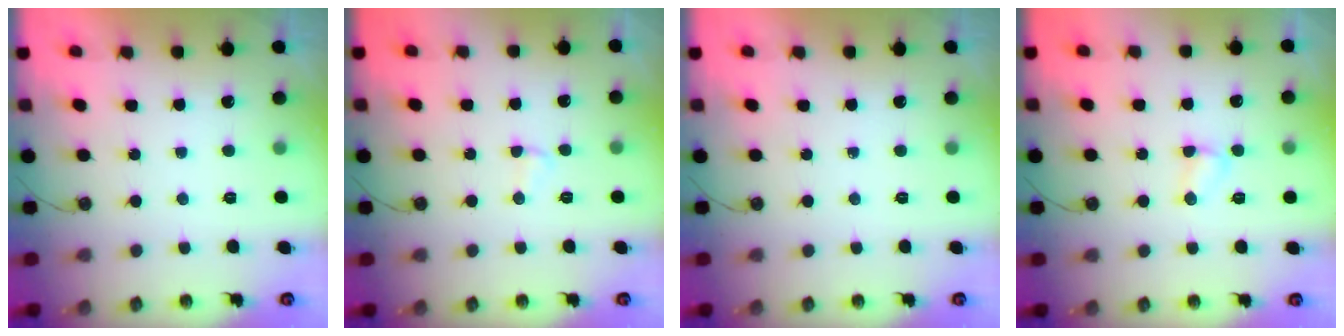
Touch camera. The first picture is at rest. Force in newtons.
{"total": 2.5, "press": 2.5, "slide": 0.4}
{"total": 0.0}
{"total": 2.9, "press": 2.9, "slide": 0.3}